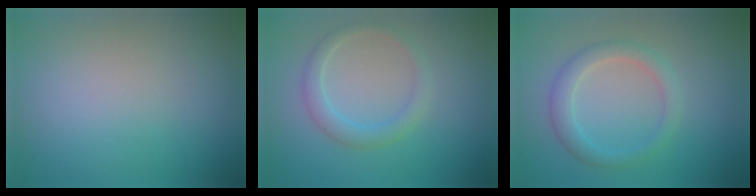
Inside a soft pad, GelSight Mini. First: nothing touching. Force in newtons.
{"total": 2.0, "press": 2.0, "slide": 0.1}
{"total": 2.5, "press": 2.5, "slide": 0.1}